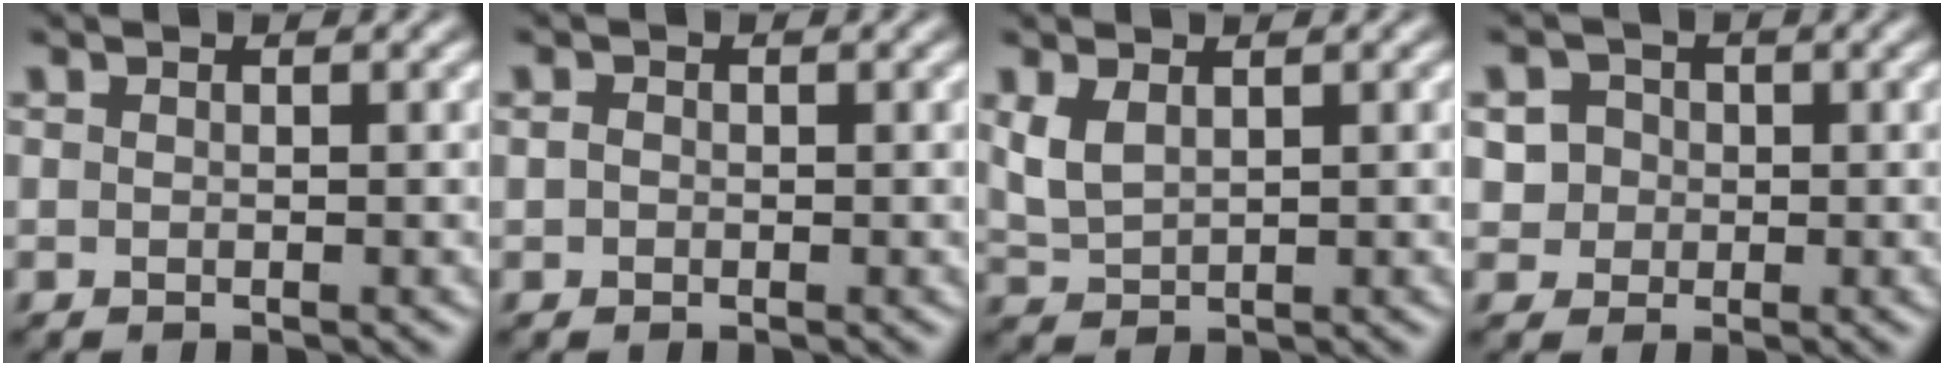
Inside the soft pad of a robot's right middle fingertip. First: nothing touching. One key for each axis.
{"total": 0.6, "fx": 0.0, "fy": 0.6, "fz": 0.3, "tx": -0.004, "ty": -0.001, "tz": -0.003}
{"total": 2.3, "fx": 1.0, "fy": 1.2, "fz": 1.6, "tx": -0.045, "ty": 0.000, "tz": 0.027}
{"total": 3.1, "fx": 0.4, "fy": 2.9, "fz": 1.0, "tx": 0.001, "ty": 0.013, "tz": 0.004}